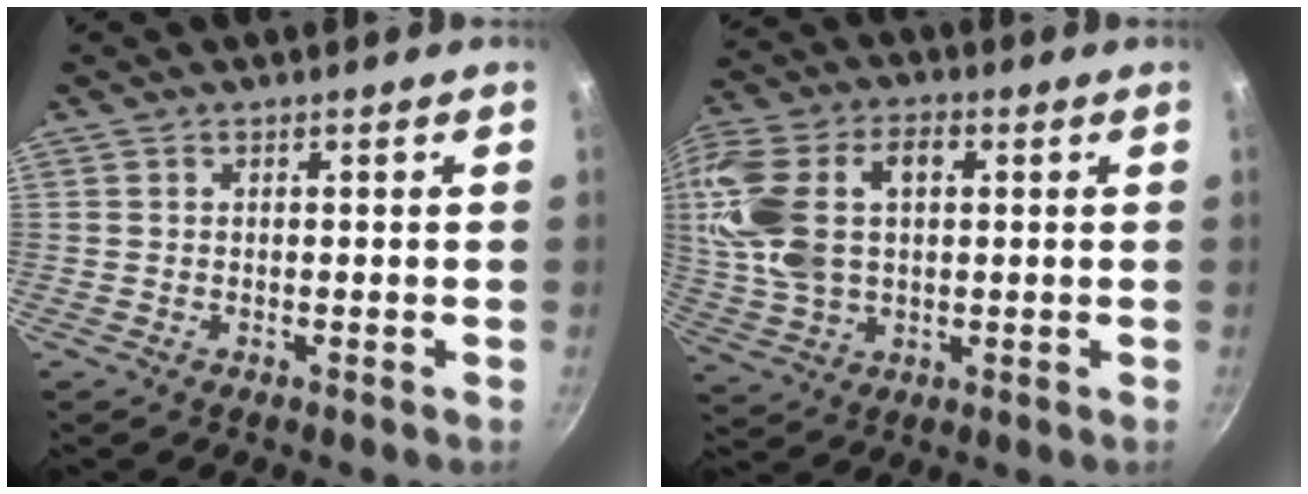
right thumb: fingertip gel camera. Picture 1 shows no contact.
{"total": 17.2, "force": [3.0, 11.1, 12.8], "torque": [-0.253, 0.015, 0.055]}